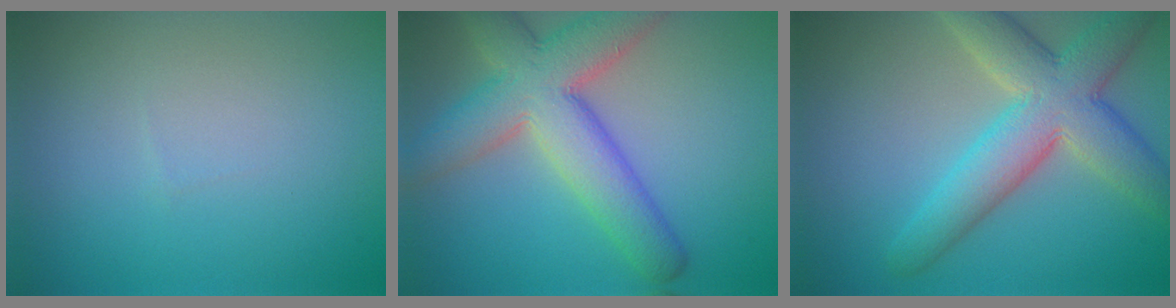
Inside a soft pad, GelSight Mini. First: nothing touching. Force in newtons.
{"total": 9.0, "press": 9.0, "slide": 0.6}
{"total": 8.1, "press": 8.1, "slide": 0.5}